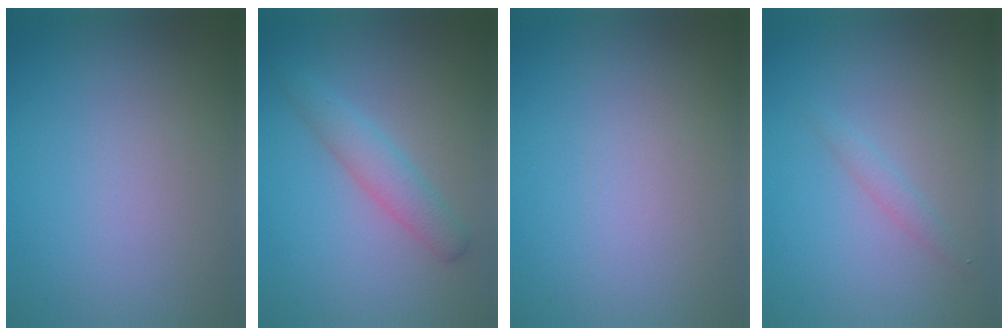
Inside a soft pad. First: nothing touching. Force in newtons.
{"total": 2.8, "press": 2.7, "slide": 0.1}
{"total": 0.0}
{"total": 1.0, "press": 1.0, "slide": 0.1}